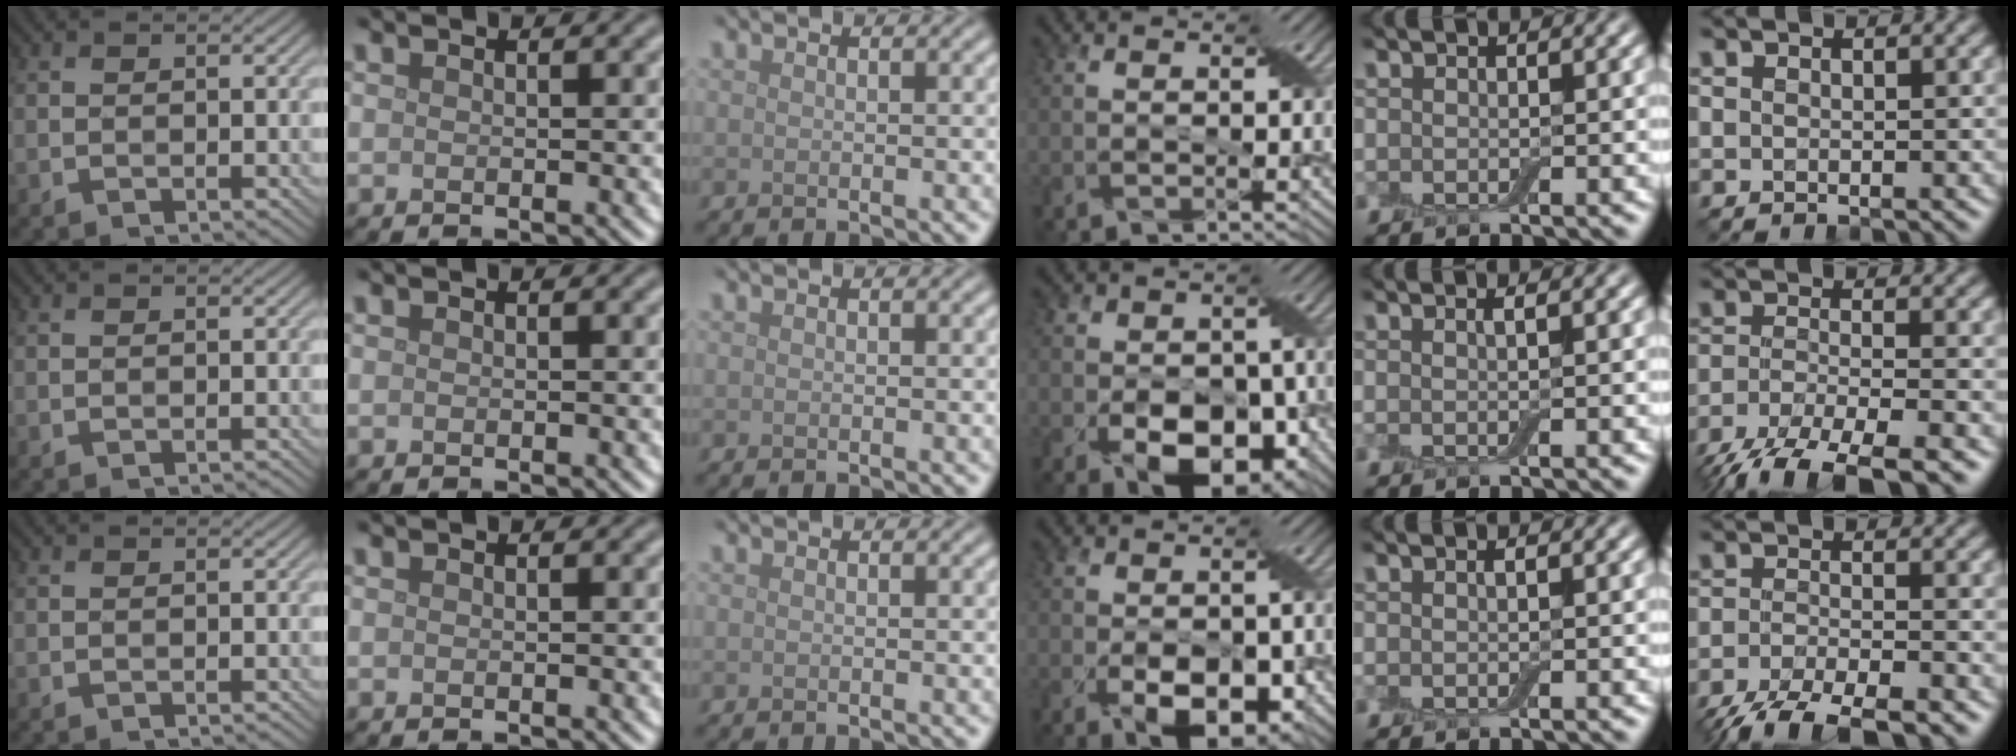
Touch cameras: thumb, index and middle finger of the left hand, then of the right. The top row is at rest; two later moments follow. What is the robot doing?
{"motion": "peel", "object": "adhesive wrap"}